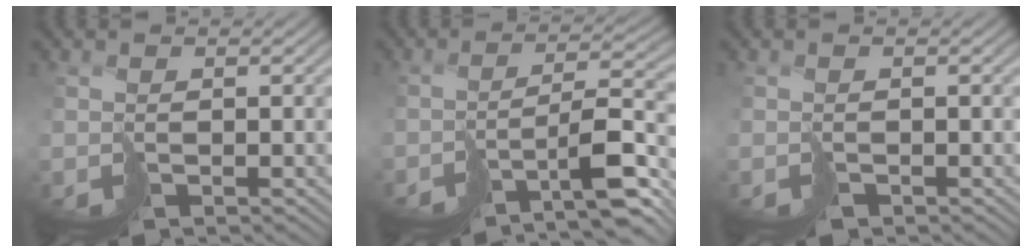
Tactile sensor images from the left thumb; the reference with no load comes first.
{"total": 8.0, "force": [-5.7, 0.9, 5.6], "torque": [-0.075, 0.005, -0.096]}
{"total": 1.0, "force": [-0.8, 0.5, 0.3], "torque": [0.000, -0.001, -0.014]}